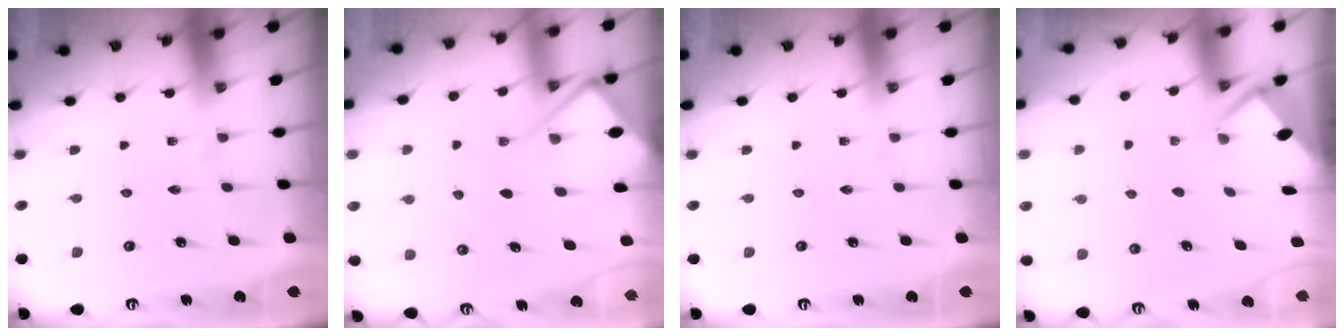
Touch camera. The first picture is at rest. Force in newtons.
{"total": 8.0, "press": 7.9, "slide": 1.0}
{"total": 0.0}
{"total": 2.7, "press": 2.7, "slide": 0.4}